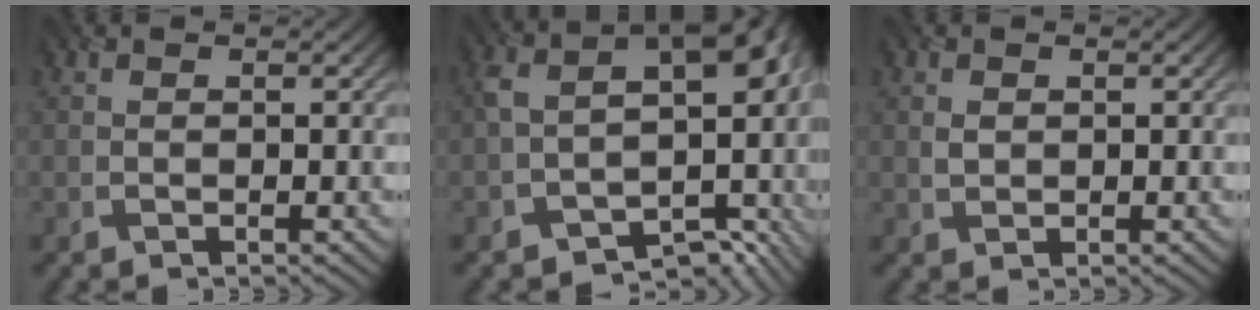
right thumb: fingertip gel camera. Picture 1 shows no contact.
{"total": 12.4, "force": [-2.0, 8.0, 9.2], "torque": [-0.138, -0.038, -0.009]}
{"total": 1.3, "force": [0.4, 1.0, 0.7], "torque": [-0.018, 0.000, 0.008]}